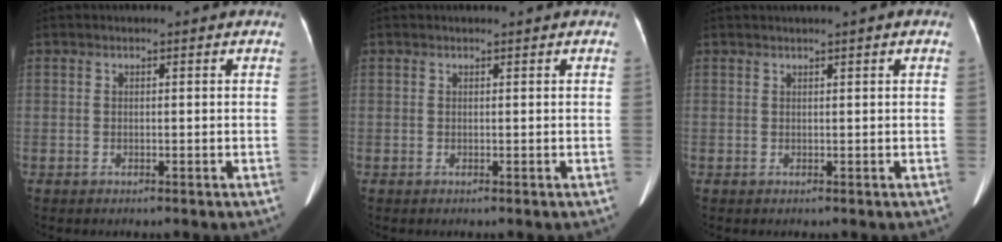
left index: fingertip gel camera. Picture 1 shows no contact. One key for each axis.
{"total": 0.0}
{"total": 1.8, "fx": 1.3, "fy": 0.0, "fz": 1.3, "tx": -0.018, "ty": 0.024, "tz": 0.019}